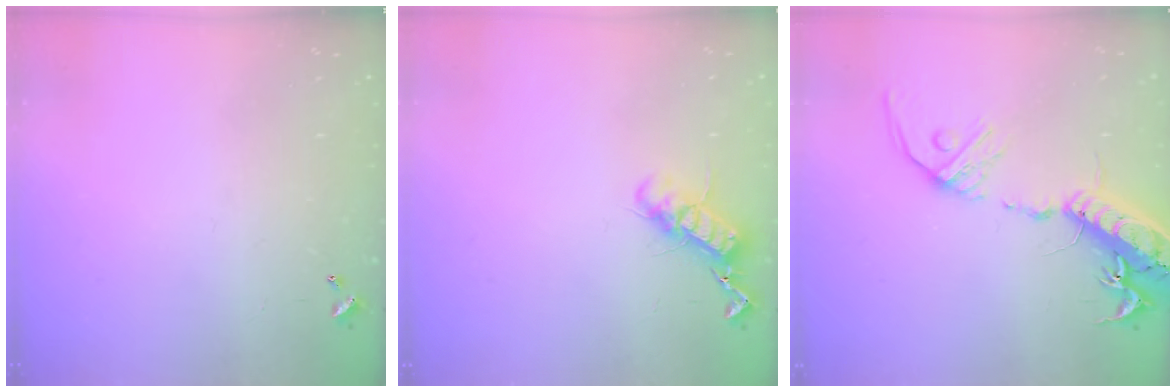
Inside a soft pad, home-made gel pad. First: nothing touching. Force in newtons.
{"total": 12.1, "press": 12.1, "slide": 0.4}
{"total": 22.8, "press": 22.5, "slide": 3.8}